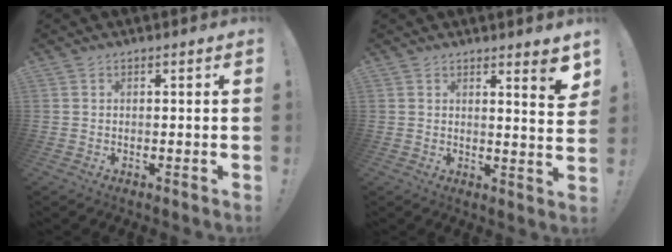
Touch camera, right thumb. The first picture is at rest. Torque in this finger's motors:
{"motor_torque": [-0.02, 0.06, 0.22, 0.32, 0.00]}